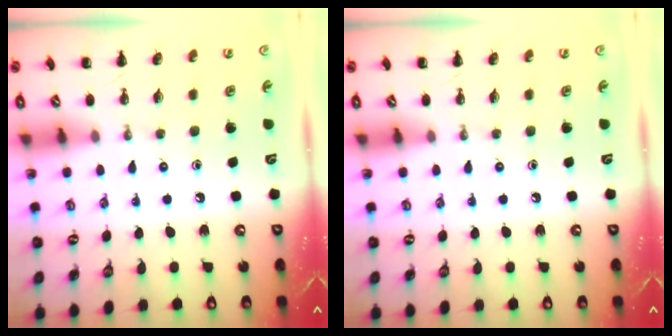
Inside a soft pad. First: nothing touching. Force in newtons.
{"total": 0.0}